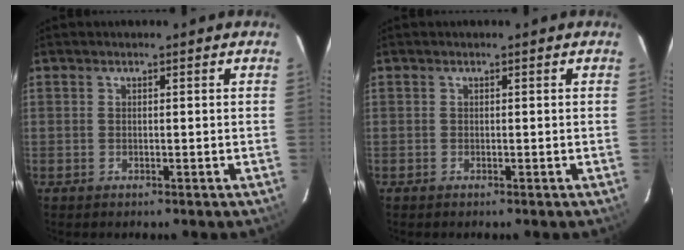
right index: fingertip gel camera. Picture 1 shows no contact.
{"total": 0.0}